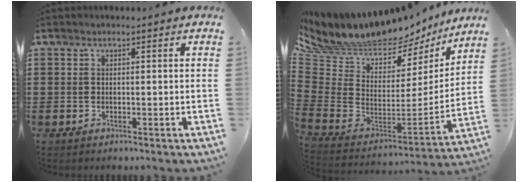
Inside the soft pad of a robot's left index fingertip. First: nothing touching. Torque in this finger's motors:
{"motor_torque": [1.09, -1.04, 0.84, 0.21]}